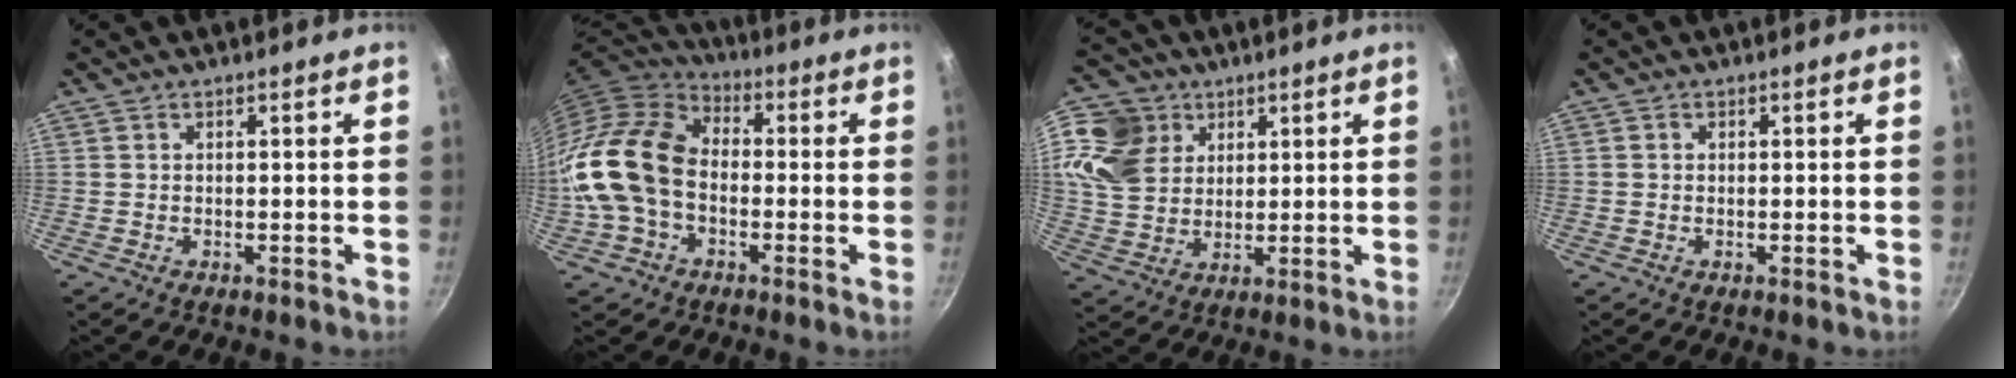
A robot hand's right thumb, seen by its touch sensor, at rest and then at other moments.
{"total": 15.7, "force": [-2.1, 11.2, 10.7], "torque": [-0.183, 0.037, -0.056]}
{"total": 13.9, "force": [6.1, 11.0, 6.0], "torque": [-0.104, -0.015, 0.118]}
{"total": 0.5, "force": [0.1, 0.5, 0.2], "torque": [-0.001, 0.003, 0.000]}